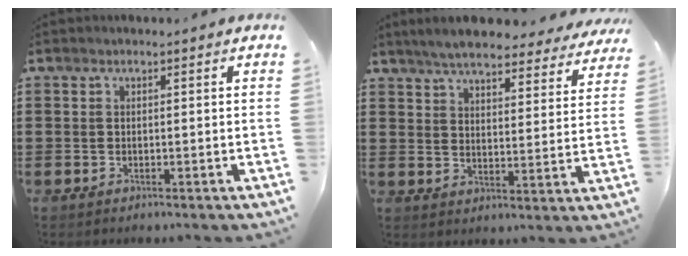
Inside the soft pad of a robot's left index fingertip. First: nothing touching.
{"total": 5.7, "force": [5.5, 0.4, 1.6], "torque": [-0.056, -0.025, 0.096]}